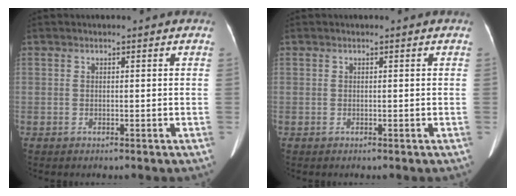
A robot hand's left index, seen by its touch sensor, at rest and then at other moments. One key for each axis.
{"total": 0.0}